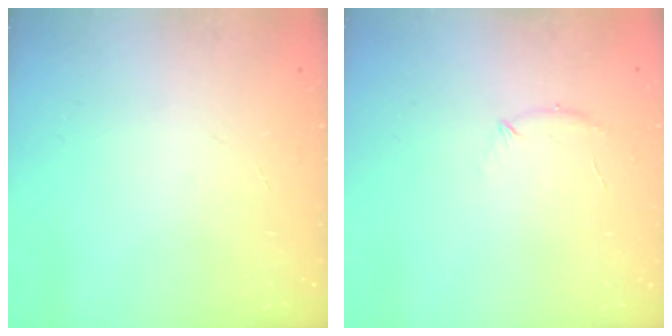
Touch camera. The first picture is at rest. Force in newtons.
{"total": 6.6, "press": 6.4, "slide": 1.6}